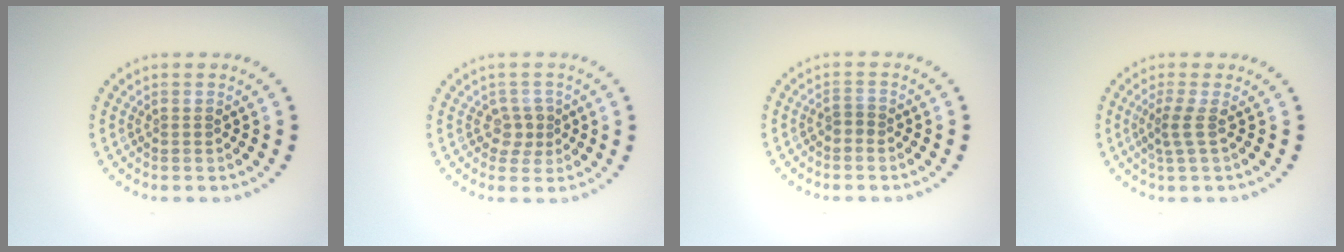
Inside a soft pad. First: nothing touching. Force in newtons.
{"total": 1.8, "press": 1.5, "slide": 1.0}
{"total": 0.8, "press": 0.7, "slide": 0.4}
{"total": 1.9, "press": 1.3, "slide": 1.5}